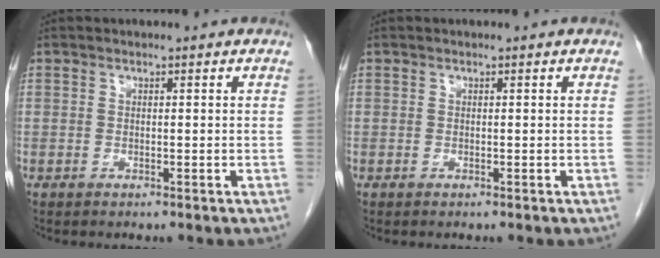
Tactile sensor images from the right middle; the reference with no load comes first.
{"total": 0.0}